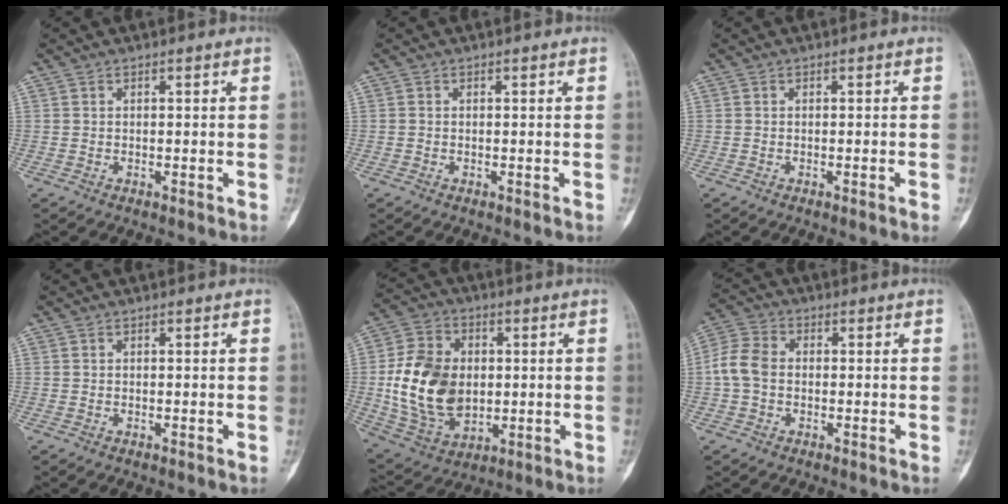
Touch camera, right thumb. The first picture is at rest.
{"total": 0.0}
{"total": 0.9, "force": [-0.5, -0.2, 0.8], "torque": [-0.014, -0.001, -0.005]}
{"total": 0.0}
{"total": 17.5, "force": [0.1, 12.4, 12.4], "torque": [-0.206, -0.001, 0.015]}
{"total": 6.2, "force": [-0.6, 4.5, 4.1], "torque": [-0.087, 0.018, -0.021]}